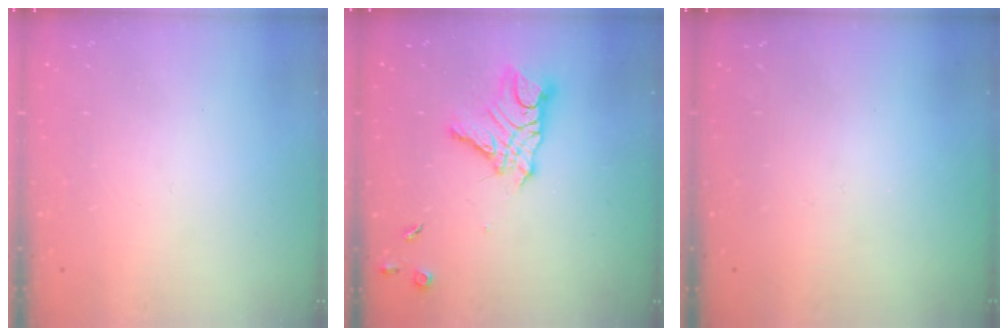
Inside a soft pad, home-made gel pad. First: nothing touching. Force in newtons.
{"total": 13.3, "press": 13.3, "slide": 1.2}
{"total": 0.0}